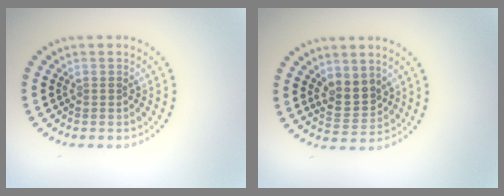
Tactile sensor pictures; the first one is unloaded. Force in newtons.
{"total": 2.9, "press": 2.7, "slide": 1.1}